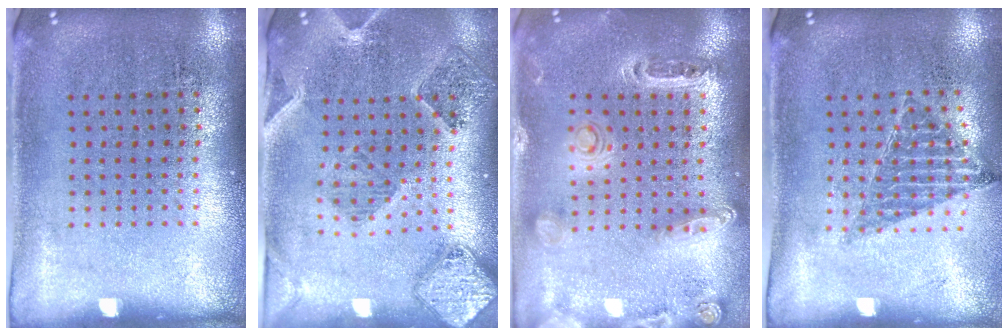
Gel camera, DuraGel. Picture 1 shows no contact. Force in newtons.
{"total": 1.6, "press": 1.6, "slide": 0.3}
{"total": 1.4, "press": 1.3, "slide": 0.4}
{"total": 0.9, "press": 0.9, "slide": 0.1}